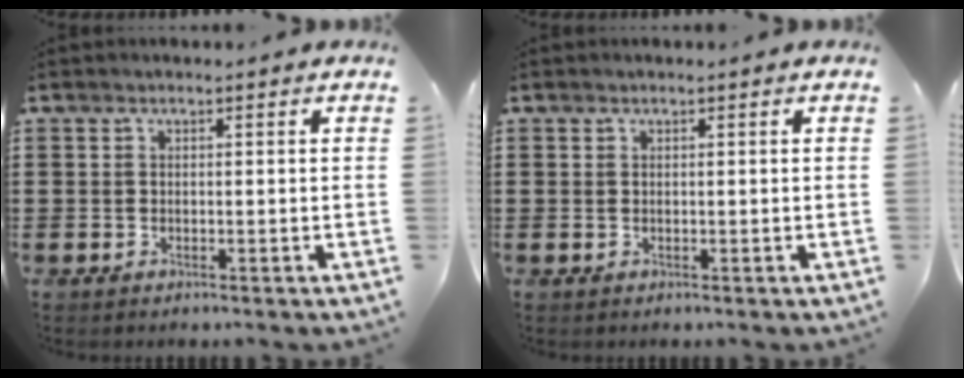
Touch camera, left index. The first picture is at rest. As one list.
[{"total": 0.0}]